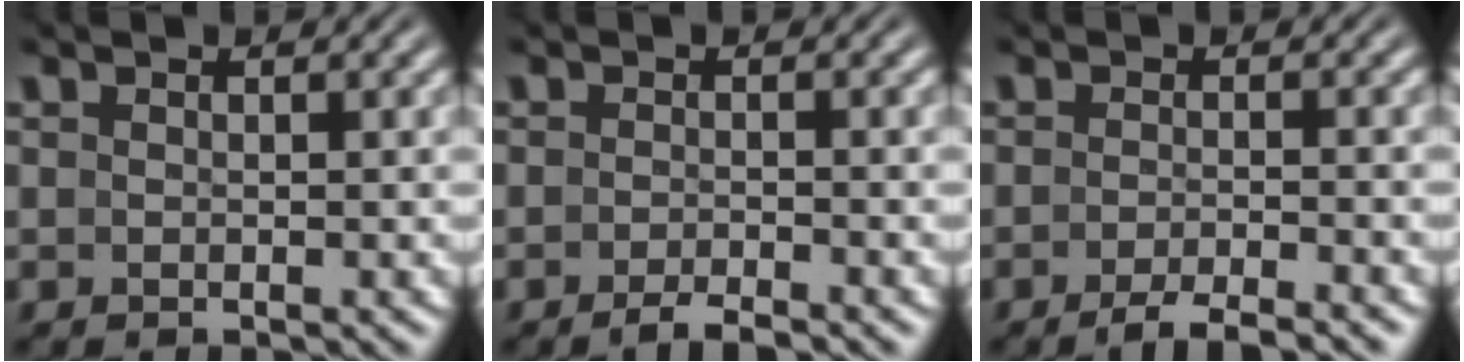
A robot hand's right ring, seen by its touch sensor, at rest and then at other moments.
{"total": 1.8, "force": [-1.7, -0.3, 0.6], "torque": [-0.012, 0.001, -0.033]}
{"total": 3.2, "force": [-2.9, 0.1, 1.4], "torque": [-0.022, -0.002, -0.050]}